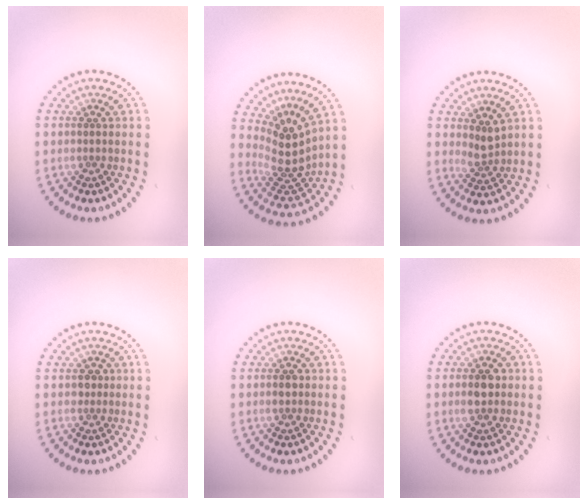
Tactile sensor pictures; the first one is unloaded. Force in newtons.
{"total": 4.1, "press": 2.8, "slide": 2.9}
{"total": 1.8, "press": 1.4, "slide": 1.2}
{"total": 0.9, "press": 0.8, "slide": 0.4}
{"total": 1.0, "press": 1.0, "slide": 0.1}
{"total": 2.5, "press": 2.5, "slide": 0.1}